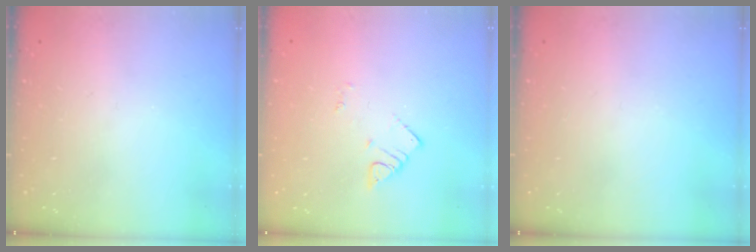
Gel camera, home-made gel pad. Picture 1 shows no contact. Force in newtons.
{"total": 2.7, "press": 2.7, "slide": 0.4}
{"total": 0.0}